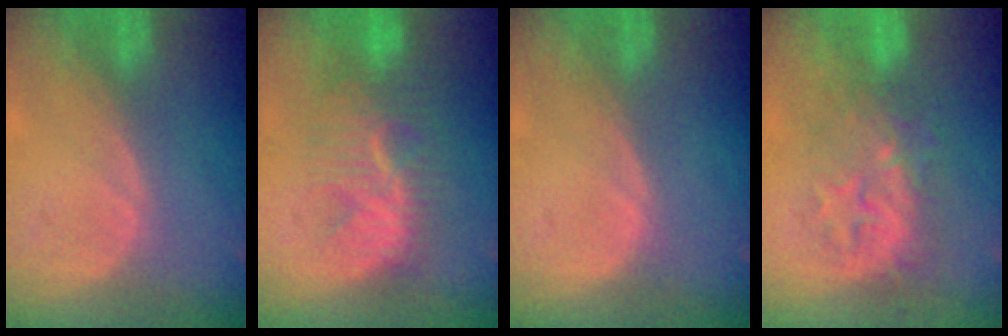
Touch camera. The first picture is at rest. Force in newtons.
{"total": 8.4, "press": 8.0, "slide": 2.4}
{"total": 0.0}
{"total": 9.0, "press": 8.0, "slide": 4.2}